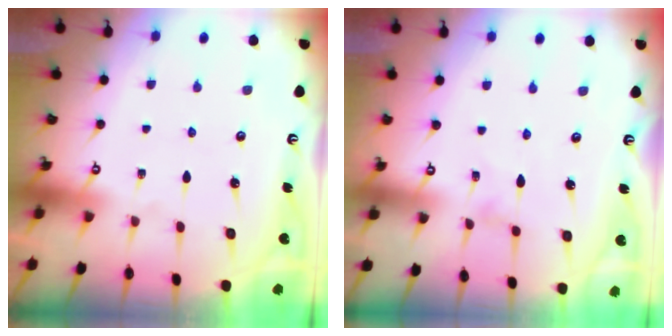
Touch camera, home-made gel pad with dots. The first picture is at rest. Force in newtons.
{"total": 0.0}